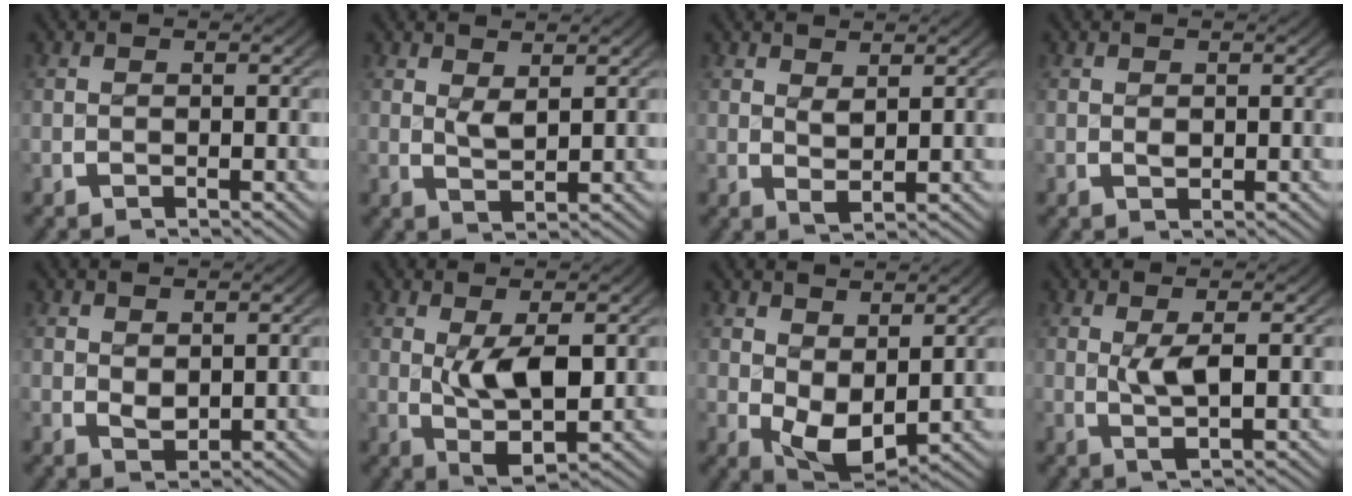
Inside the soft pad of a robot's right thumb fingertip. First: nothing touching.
{"total": 2.2, "force": [1.6, 0.8, 1.2], "torque": [-0.019, -0.008, 0.034]}
{"total": 1.9, "force": [1.5, 0.8, 0.9], "torque": [-0.011, -0.008, 0.035]}
{"total": 0.6, "force": [0.1, 0.5, 0.3], "torque": [-0.006, -0.005, 0.006]}
{"total": 1.5, "force": [0.7, 1.0, 0.8], "torque": [-0.011, -0.010, 0.021]}
{"total": 6.0, "force": [0.4, 3.1, 5.1], "torque": [-0.096, -0.022, 0.016]}
{"total": 5.6, "force": [0.0, 4.0, 4.0], "torque": [-0.079, -0.032, 0.016]}
{"total": 3.0, "force": [0.6, 1.0, 2.8], "torque": [-0.054, -0.008, 0.014]}